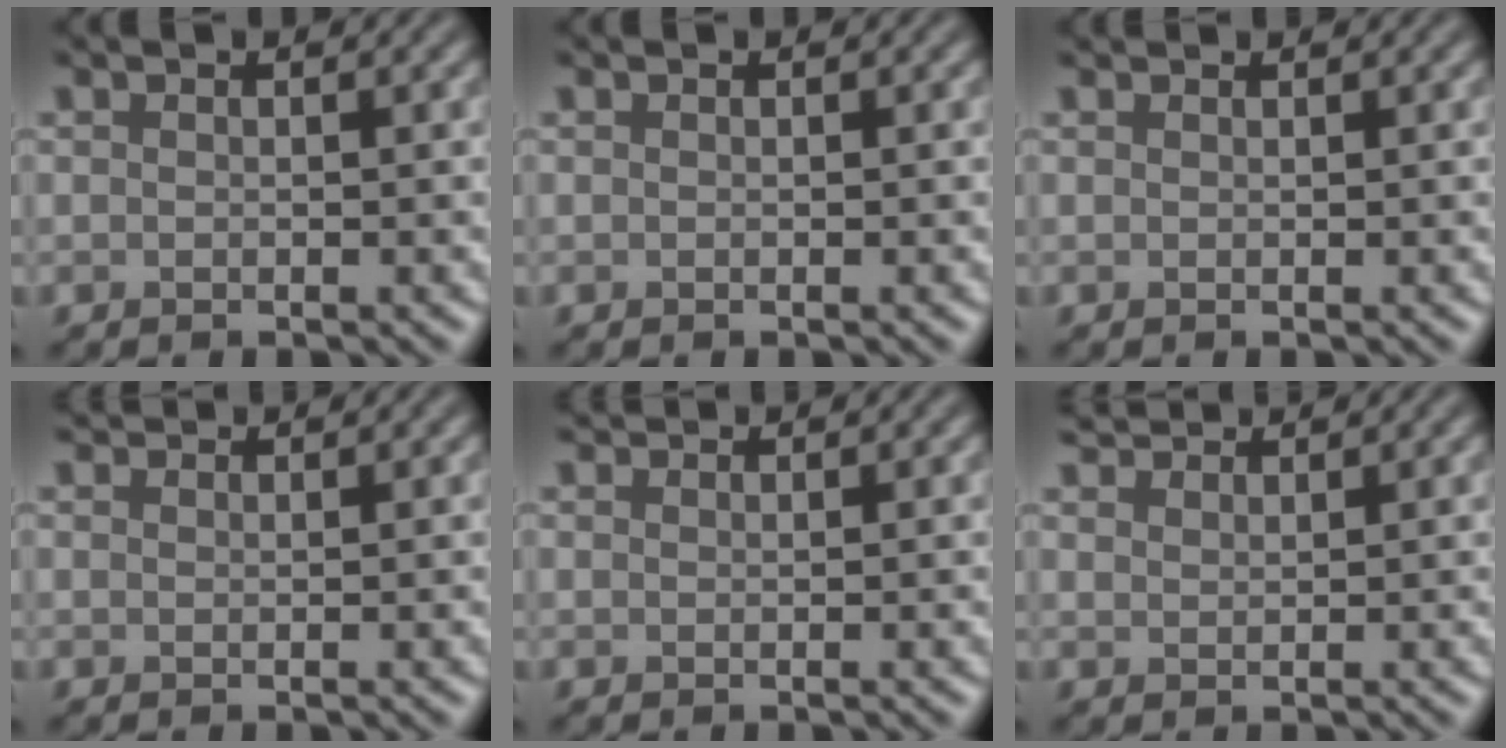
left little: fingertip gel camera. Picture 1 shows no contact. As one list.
[{"total": 0.0}, {"total": 1.0, "force": [0.9, 0.1, 0.2], "torque": [-0.008, -0.005, 0.009]}, {"total": 2.1, "force": [2.1, 0.2, 0.5], "torque": [-0.014, 0.001, 0.025]}, {"total": 1.7, "force": [1.6, 0.1, 0.4], "torque": [-0.012, 0.001, 0.019]}, {"total": 2.7, "force": [2.6, 0.4, 0.5], "torque": [-0.013, 0.007, 0.046]}]